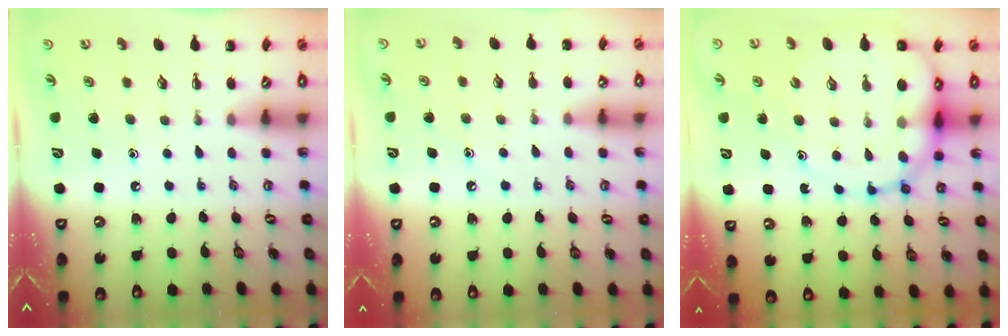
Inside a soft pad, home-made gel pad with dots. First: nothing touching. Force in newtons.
{"total": 5.2, "press": 5.0, "slide": 1.5}
{"total": 17.2, "press": 16.6, "slide": 4.3}